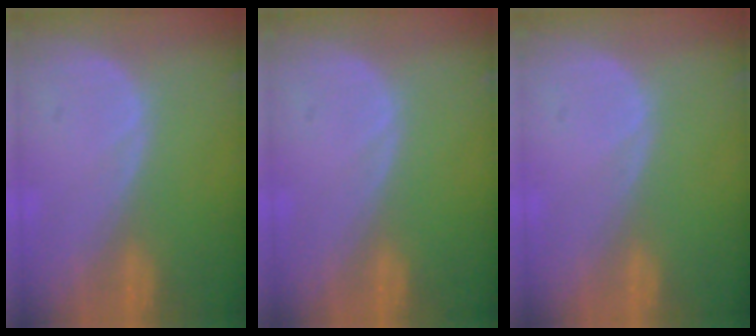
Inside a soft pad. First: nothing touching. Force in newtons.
{"total": 0.0}
{"total": 0.0}